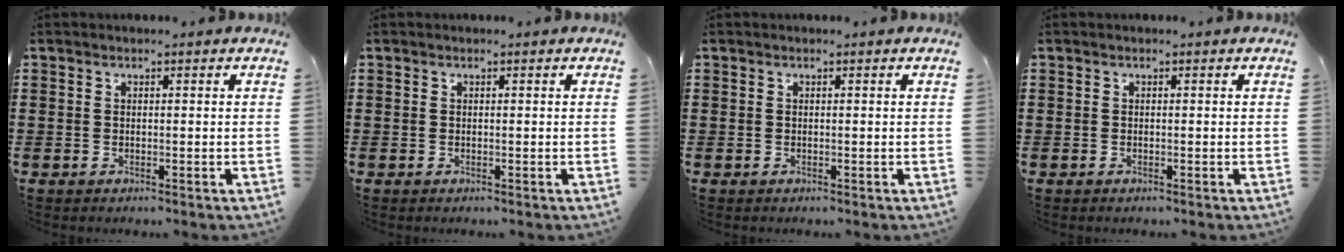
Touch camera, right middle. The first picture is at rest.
{"total": 0.0}
{"total": 0.0}
{"total": 0.0}